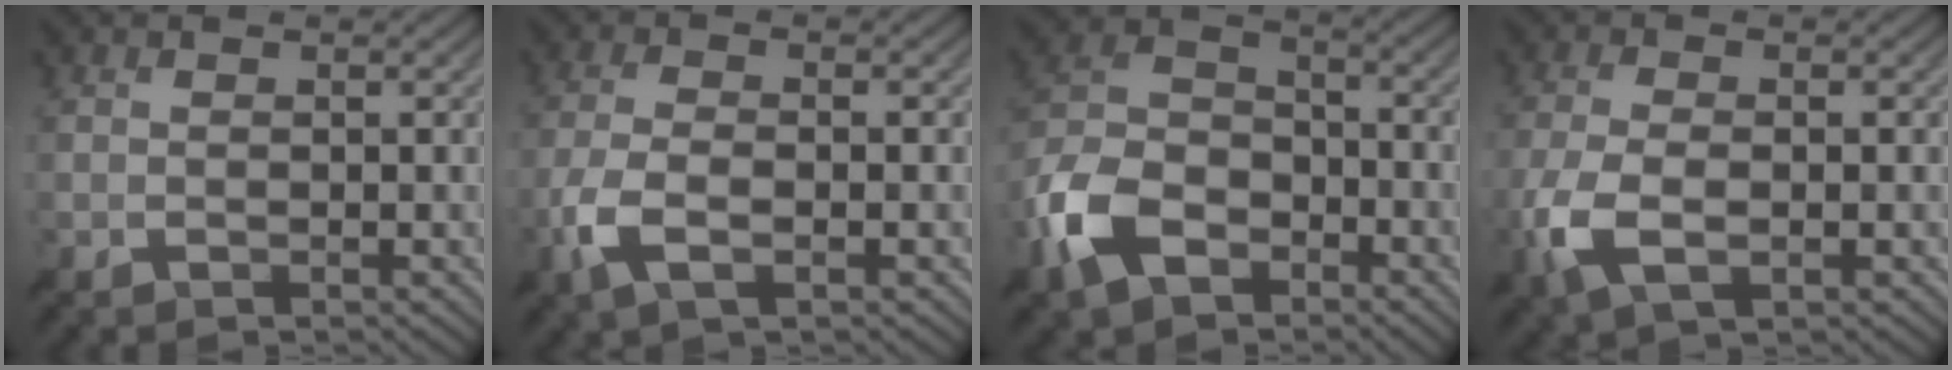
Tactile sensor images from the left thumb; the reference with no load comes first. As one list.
[{"total": 5.7, "force": [-2.2, 2.1, 4.8], "torque": [-0.119, -0.005, -0.047]}, {"total": 10.6, "force": [-5.8, 6.2, 6.3], "torque": [-0.157, -0.007, -0.132]}, {"total": 6.8, "force": [-2.2, 3.0, 5.6], "torque": [-0.140, -0.008, -0.046]}]